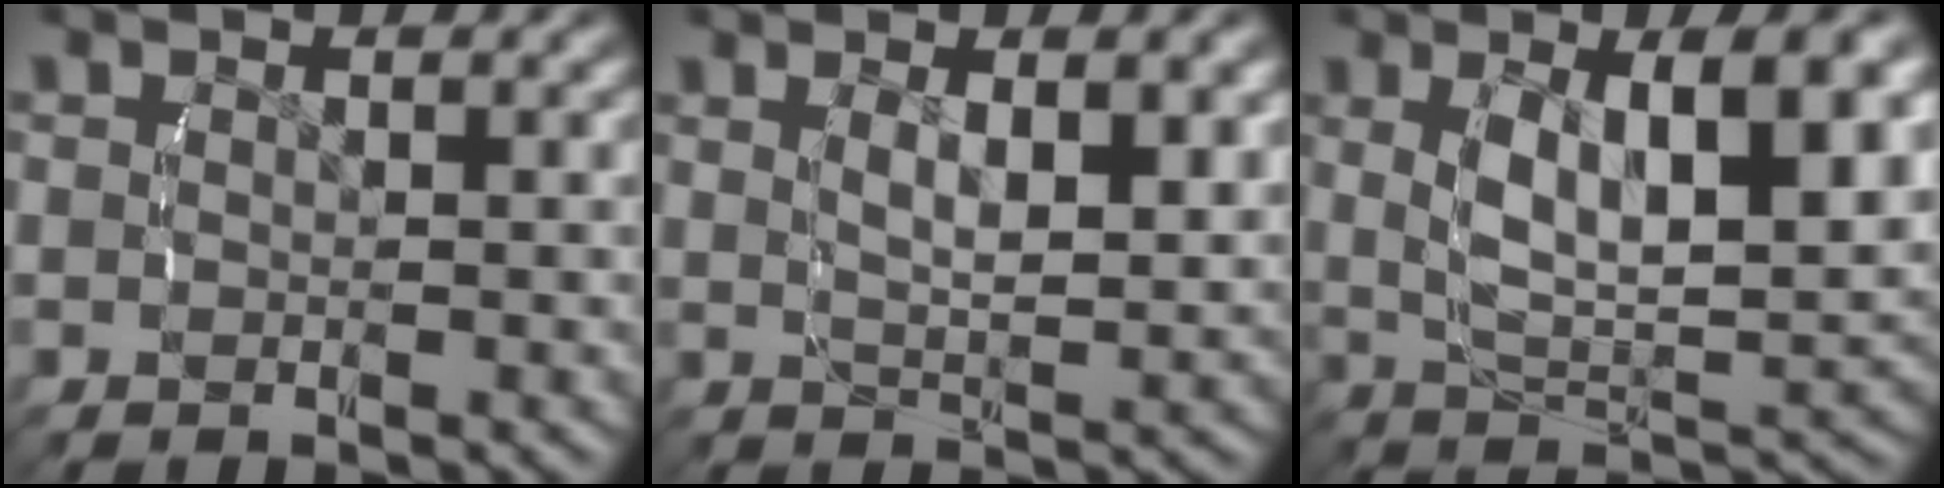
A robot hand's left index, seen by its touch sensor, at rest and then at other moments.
{"total": 3.4, "force": [1.1, 0.5, 3.1], "torque": [-0.054, -0.009, 0.030]}
{"total": 8.9, "force": [0.7, 4.1, 7.8], "torque": [-0.138, -0.011, 0.025]}